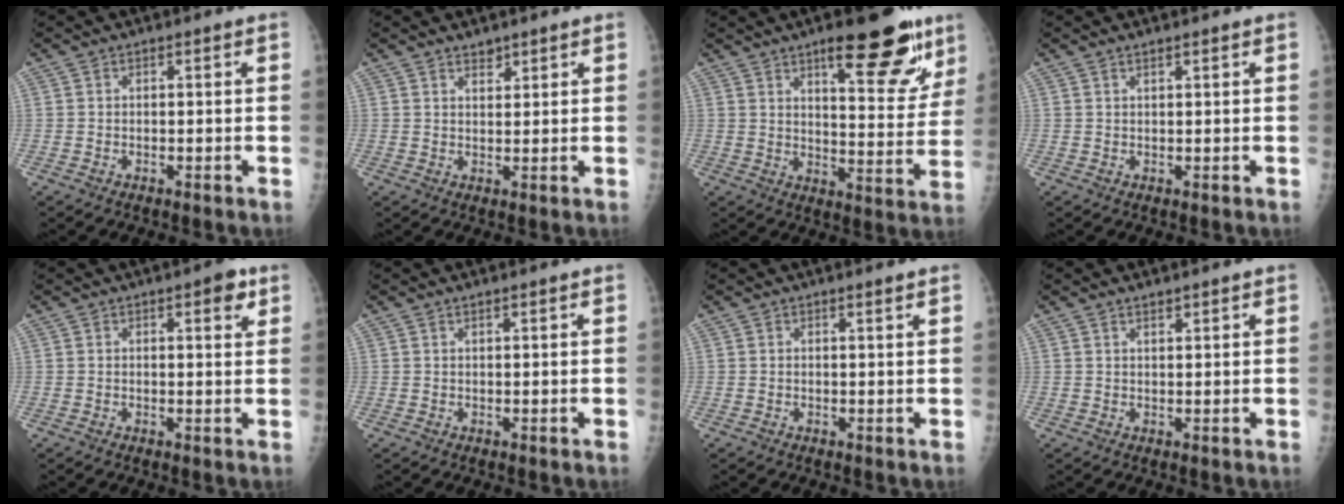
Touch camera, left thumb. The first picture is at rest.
{"total": 2.4, "force": [2.0, 1.0, 0.8], "torque": [-0.003, -0.015, 0.032]}
{"total": 17.1, "force": [10.4, 5.3, 12.5], "torque": [-0.122, -0.059, 0.147]}
{"total": 1.1, "force": [0.9, 0.1, 0.6], "torque": [-0.009, -0.005, 0.017]}
{"total": 3.5, "force": [1.9, 1.1, 2.7], "torque": [-0.027, -0.007, 0.021]}
{"total": 0.8, "force": [0.7, 0.1, 0.4], "torque": [-0.007, -0.003, 0.014]}
{"total": 1.1, "force": [0.9, -0.2, 0.7], "torque": [-0.016, -0.006, 0.016]}
{"total": 1.5, "force": [1.3, 0.3, 0.7], "torque": [-0.008, -0.009, 0.024]}